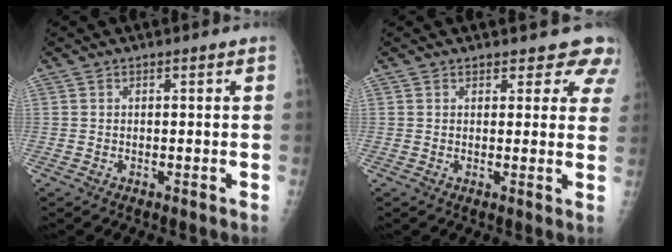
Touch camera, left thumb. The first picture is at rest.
{"total": 6.4, "force": [5.7, 2.8, 0.6], "torque": [0.045, -0.024, 0.041]}